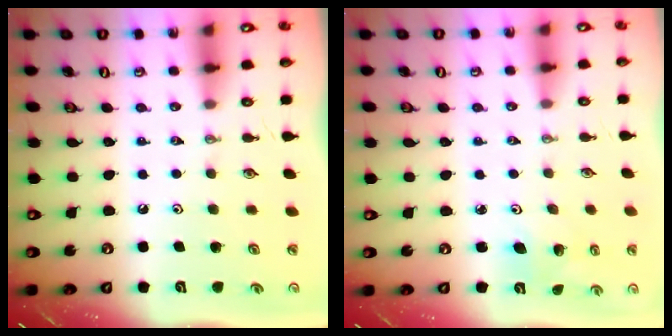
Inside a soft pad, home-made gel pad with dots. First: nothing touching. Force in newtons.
{"total": 3.7, "press": 3.4, "slide": 1.5}